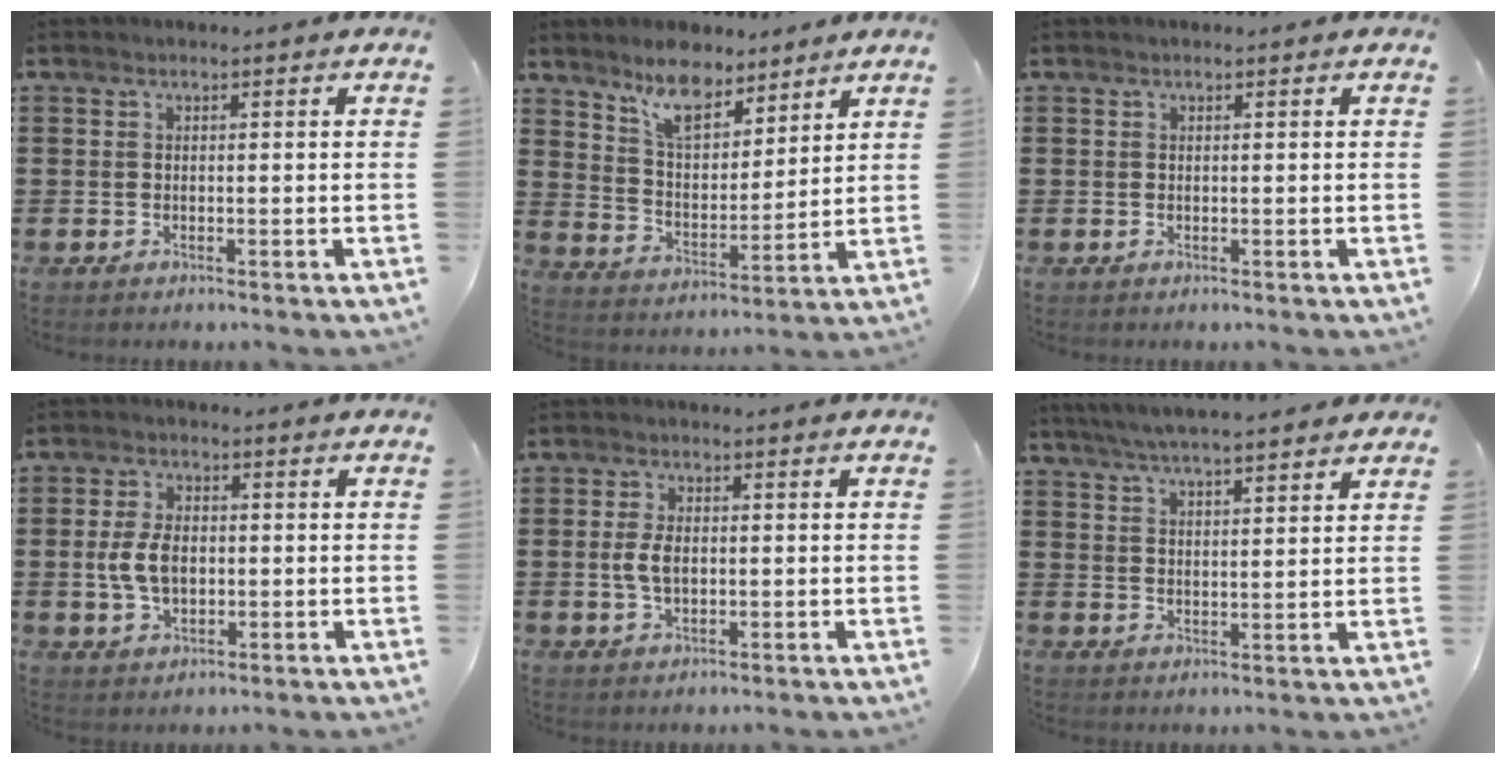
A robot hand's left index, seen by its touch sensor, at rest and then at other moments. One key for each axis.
{"total": 8.5, "fx": 7.3, "fy": 2.9, "fz": 3.4, "tx": -0.076, "ty": -0.023, "tz": 0.134}
{"total": 0.0}
{"total": 5.9, "fx": -0.2, "fy": 3.7, "fz": 4.6, "tx": -0.112, "ty": 0.004, "tz": -0.010}
{"total": 4.2, "fx": 0.0, "fy": 2.4, "fz": 3.5, "tx": -0.085, "ty": 0.002, "tz": -0.007}
{"total": 4.8, "fx": 4.5, "fy": 0.1, "fz": 1.8, "tx": -0.048, "ty": -0.016, "tz": 0.080}